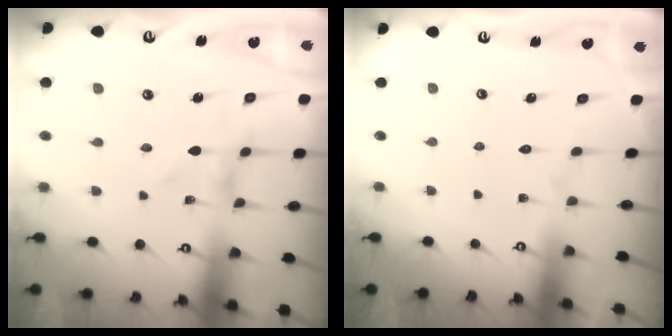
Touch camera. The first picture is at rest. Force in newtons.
{"total": 1.8, "press": 1.8, "slide": 0.2}